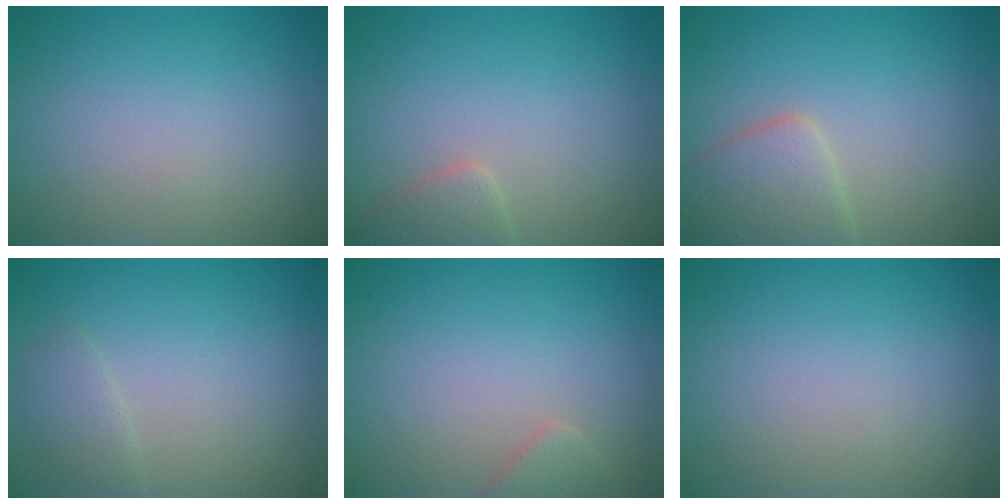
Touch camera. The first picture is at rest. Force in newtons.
{"total": 1.8, "press": 1.8, "slide": 0.1}
{"total": 3.7, "press": 3.7, "slide": 0.2}
{"total": 1.6, "press": 1.6, "slide": 0.1}
{"total": 1.4, "press": 1.4, "slide": 0.1}
{"total": 0.0}